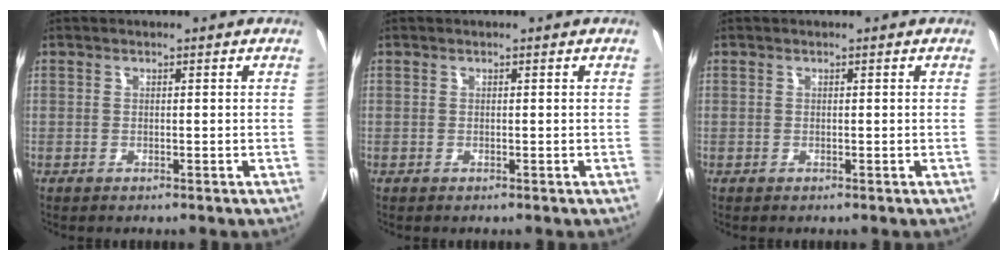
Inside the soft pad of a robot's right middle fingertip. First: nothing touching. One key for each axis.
{"total": 0.0}
{"total": 0.0}